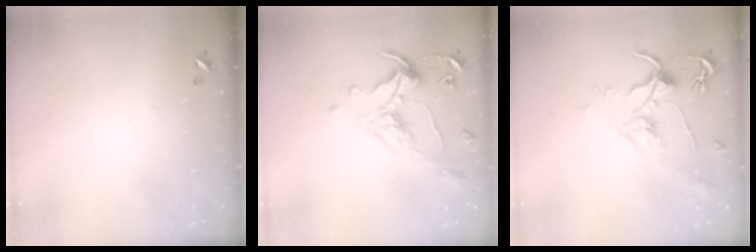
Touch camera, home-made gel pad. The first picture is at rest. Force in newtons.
{"total": 0.9, "press": 0.7, "slide": 0.5}
{"total": 1.9, "press": 1.7, "slide": 0.8}